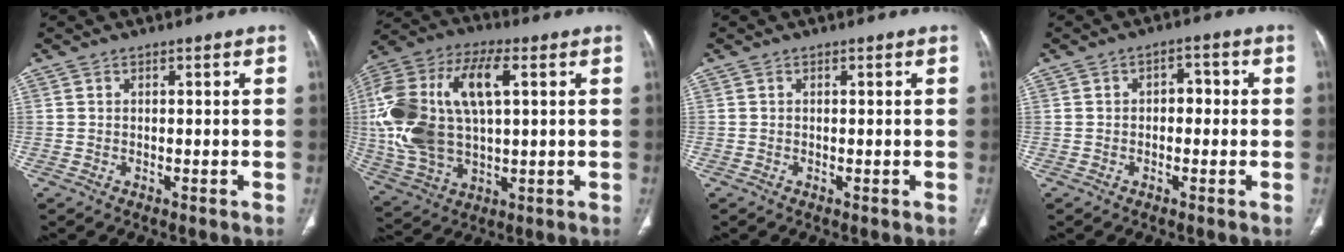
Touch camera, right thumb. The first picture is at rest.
{"total": 23.1, "force": [3.7, 12.0, 19.3], "torque": [-0.417, 0.013, 0.066]}
{"total": 0.0}
{"total": 3.5, "force": [0.0, 2.4, 2.5], "torque": [-0.016, 0.014, -0.008]}